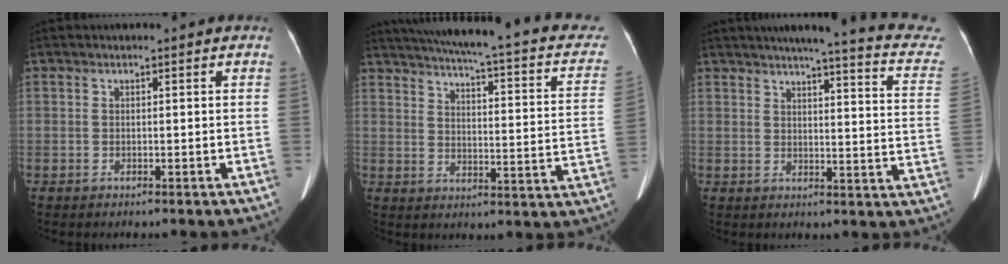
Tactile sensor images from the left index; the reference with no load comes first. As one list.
[{"total": 24.4, "force": [18.9, 4.5, 14.7], "torque": [-0.212, -0.008, 0.217]}, {"total": 20.7, "force": [17.8, 1.4, 10.5], "torque": [-0.130, -0.039, 0.190]}]